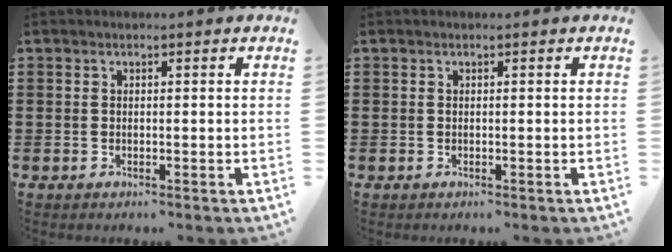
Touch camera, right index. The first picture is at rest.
{"total": 0.0}